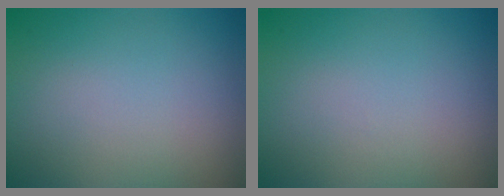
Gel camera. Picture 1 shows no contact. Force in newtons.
{"total": 0.0}